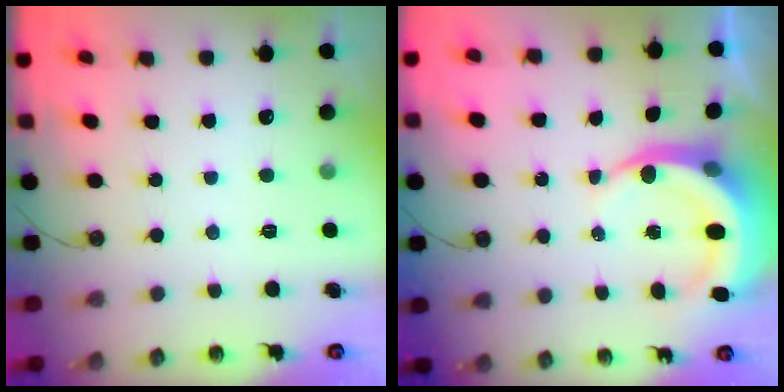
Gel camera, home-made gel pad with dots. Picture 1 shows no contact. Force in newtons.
{"total": 7.7, "press": 7.7, "slide": 1.1}